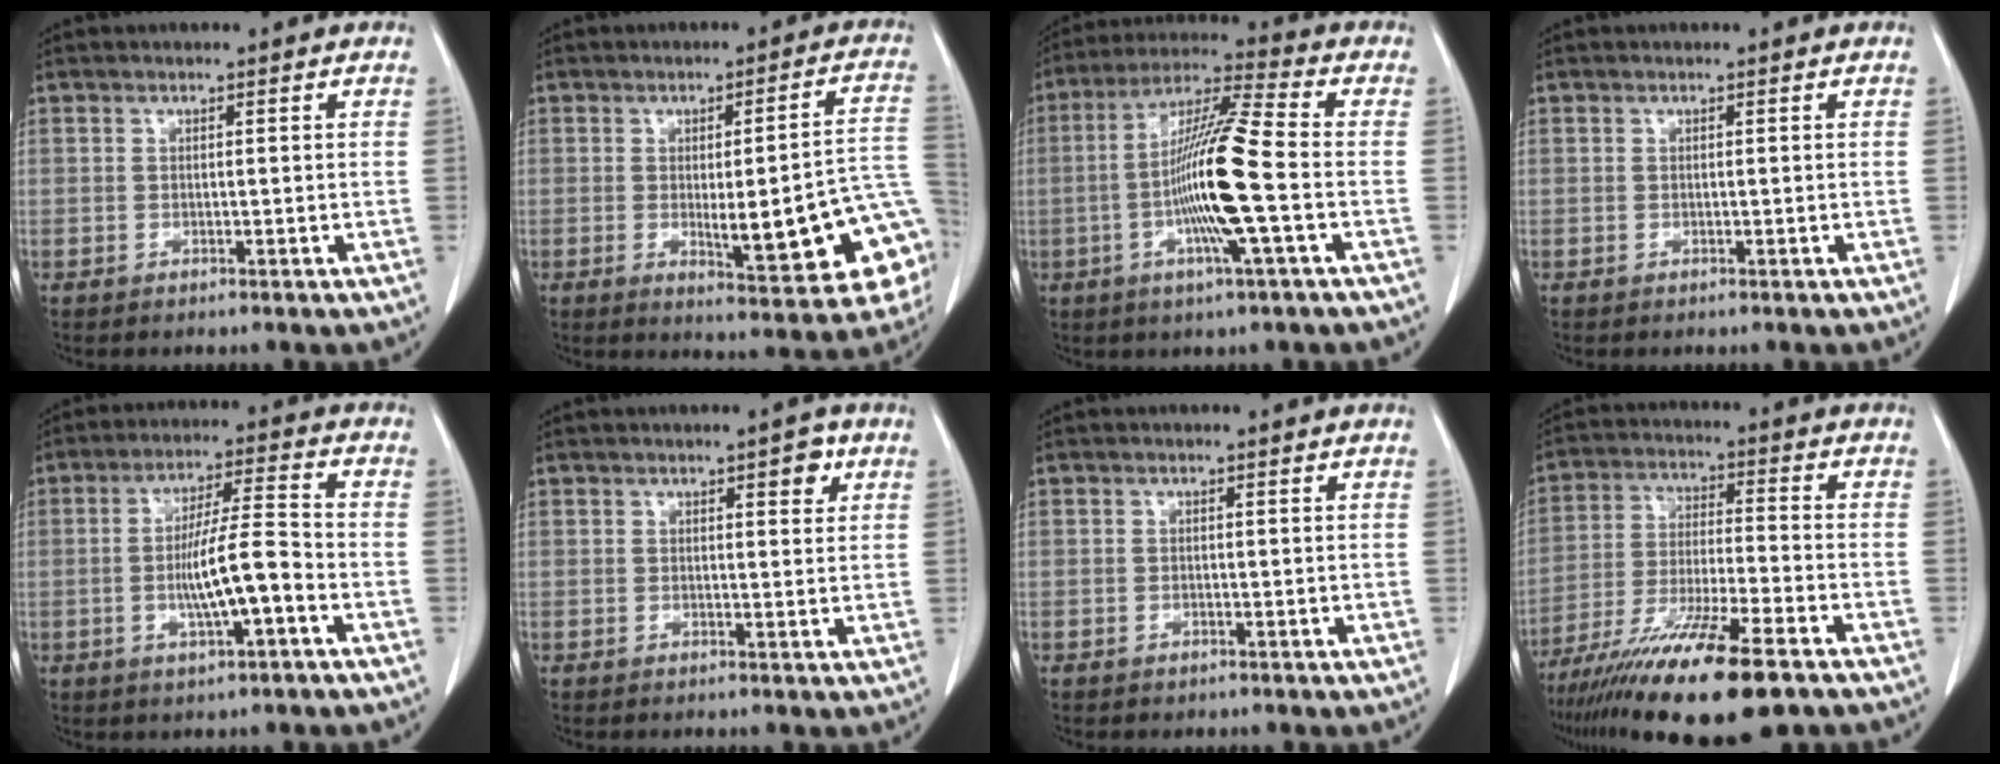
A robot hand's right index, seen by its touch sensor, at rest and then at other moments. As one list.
[{"total": 17.3, "force": [-3.8, 3.2, 16.5], "torque": [-0.133, 0.022, -0.028]}, {"total": 13.9, "force": [-2.7, -0.2, 13.7], "torque": [-0.260, -0.002, -0.060]}, {"total": 0.0}, {"total": 9.2, "force": [-2.6, 0.7, 8.8], "torque": [-0.158, 0.007, -0.047]}, {"total": 2.6, "force": [1.4, 0.9, 2.1], "torque": [-0.022, -0.001, 0.017]}, {"total": 0.6, "force": [-0.3, 0.4, 0.1], "torque": [-0.003, 0.003, -0.005]}, {"total": 17.2, "force": [-11.7, 1.7, 12.5], "torque": [-0.221, -0.046, -0.204]}]